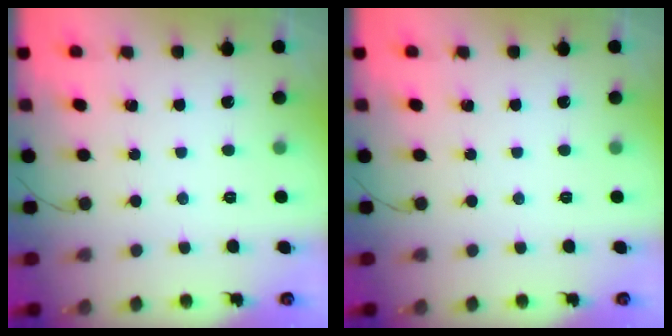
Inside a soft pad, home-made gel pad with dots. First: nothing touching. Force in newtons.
{"total": 0.0}